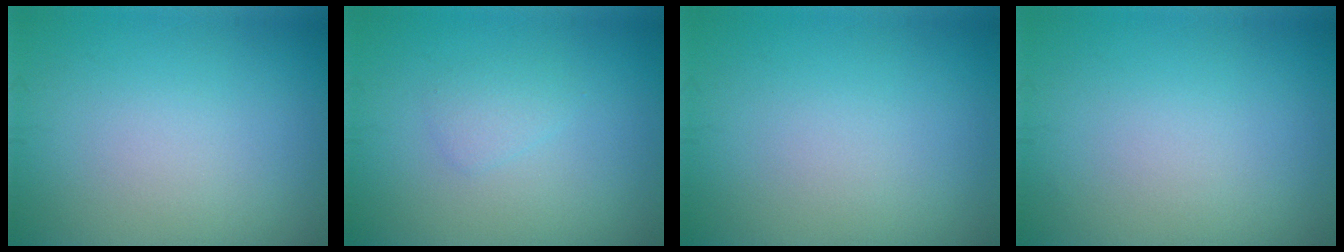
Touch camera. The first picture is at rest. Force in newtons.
{"total": 1.1, "press": 1.1, "slide": 0.1}
{"total": 0.0}
{"total": 0.0}